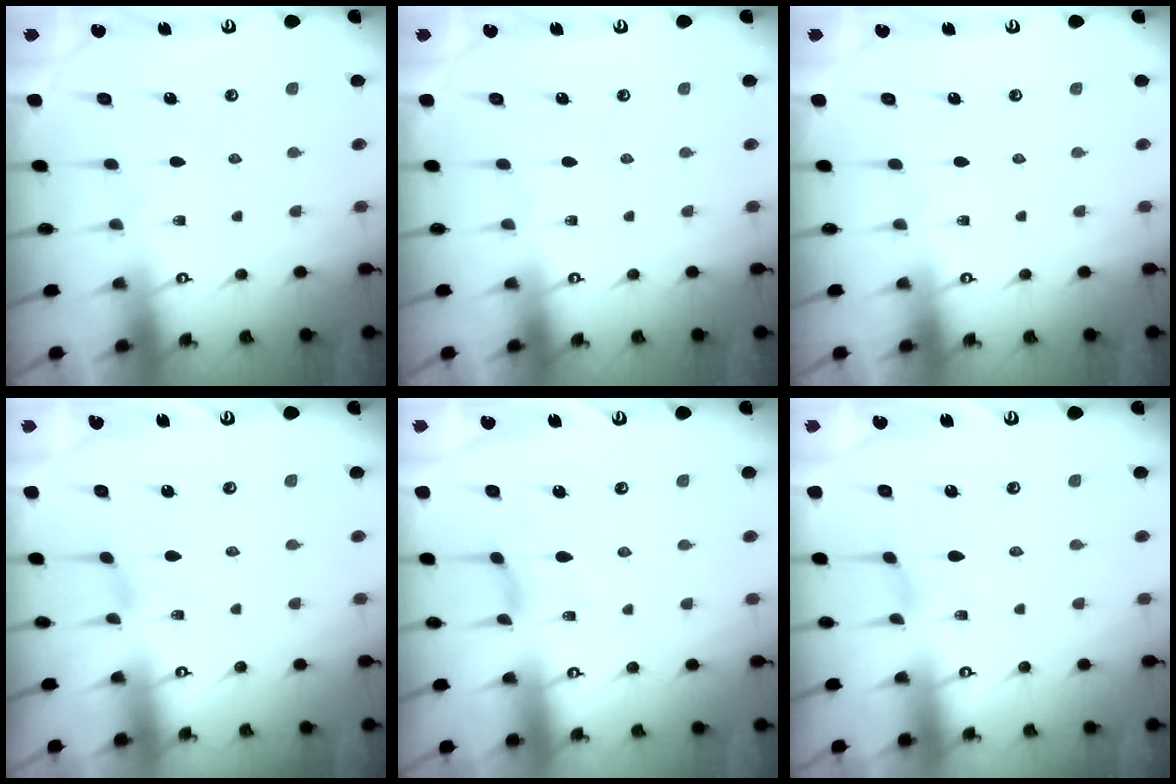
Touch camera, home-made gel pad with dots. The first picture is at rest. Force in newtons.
{"total": 0.0}
{"total": 0.0}
{"total": 0.5, "press": 0.5, "slide": 0.2}
{"total": 0.0}
{"total": 0.0}